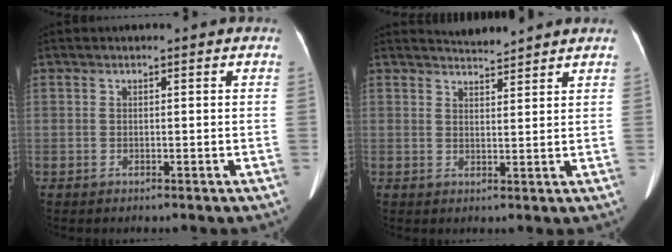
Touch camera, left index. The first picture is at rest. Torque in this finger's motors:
{"motor_torque": [-1.33, -0.31, -0.99, -0.21]}